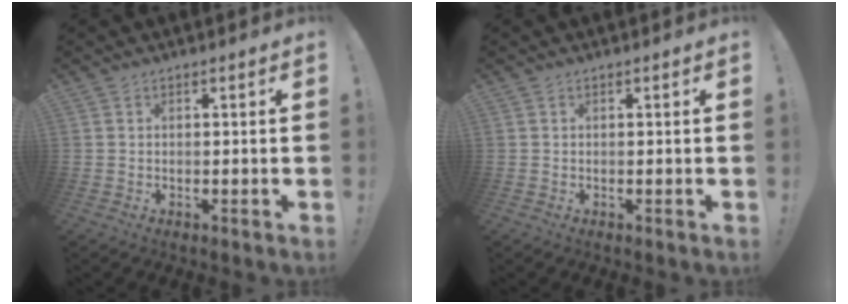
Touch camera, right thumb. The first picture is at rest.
{"total": 0.0}